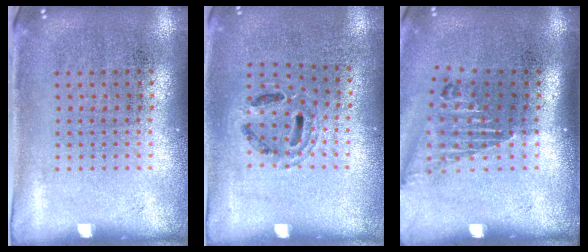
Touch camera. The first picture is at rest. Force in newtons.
{"total": 0.9, "press": 0.9, "slide": 0.2}
{"total": 1.6, "press": 1.2, "slide": 1.0}